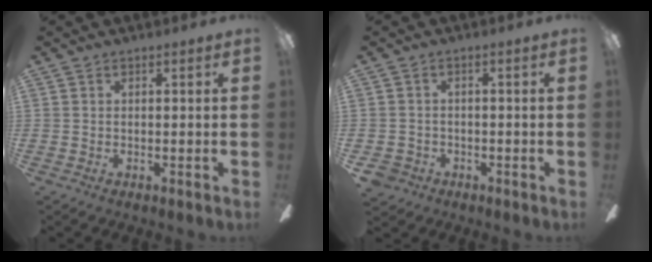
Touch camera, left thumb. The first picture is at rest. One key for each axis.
{"total": 3.5, "fx": -2.1, "fy": 2.7, "fz": 0.8, "tx": -0.033, "ty": 0.005, "tz": -0.044}